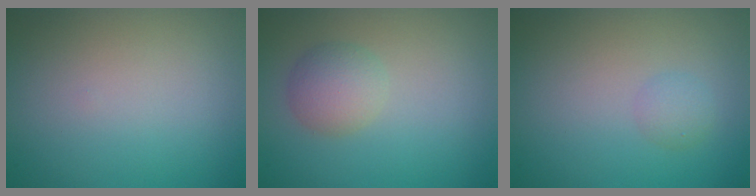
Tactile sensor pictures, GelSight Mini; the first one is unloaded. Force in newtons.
{"total": 2.7, "press": 2.7, "slide": 0.0}
{"total": 1.2, "press": 1.2, "slide": 0.0}